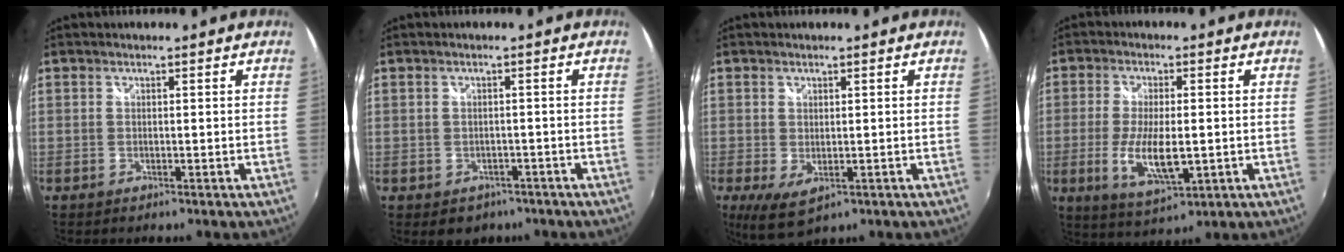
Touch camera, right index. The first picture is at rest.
{"total": 4.0, "force": [-2.2, 3.1, 1.1], "torque": [-0.022, -0.001, -0.023]}
{"total": 5.2, "force": [-1.4, 2.8, 4.2], "torque": [-0.077, -0.020, -0.014]}
{"total": 9.9, "force": [-2.0, 3.4, 9.1], "torque": [-0.181, -0.019, -0.031]}